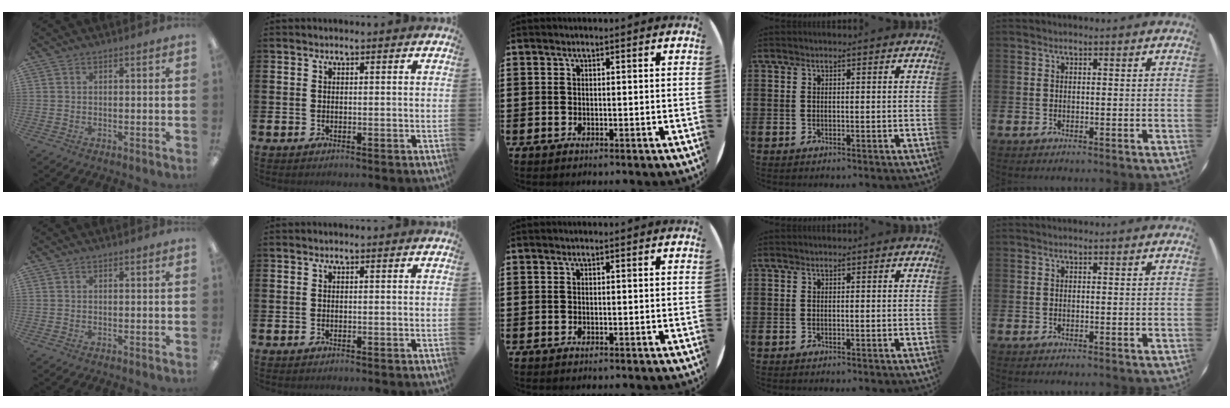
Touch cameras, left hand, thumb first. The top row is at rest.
{}